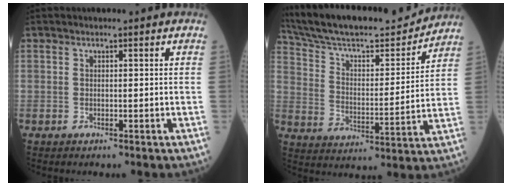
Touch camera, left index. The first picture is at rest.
{"total": 20.9, "force": [19.4, 2.7, 7.2], "torque": [-0.128, 0.002, 0.307]}